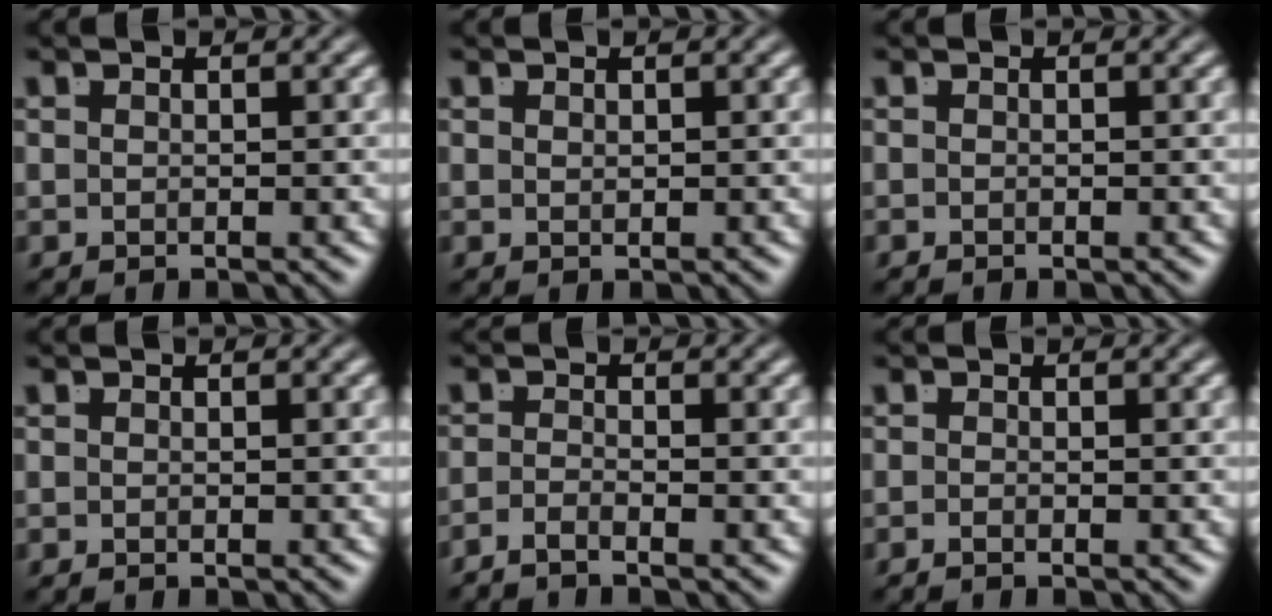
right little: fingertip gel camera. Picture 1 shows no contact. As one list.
[{"total": 0.7, "force": [0.2, -0.6, 0.2], "torque": [-0.001, -0.006, 0.009]}, {"total": 0.6, "force": [-0.3, -0.5, 0.0], "torque": [0.002, -0.005, -0.003]}, {"total": 0.0}, {"total": 2.2, "force": [-2.0, -0.7, 0.8], "torque": [-0.015, -0.012, -0.031]}, {"total": 1.0, "force": [-0.8, -0.6, 0.2], "torque": [0.001, -0.006, -0.013]}]